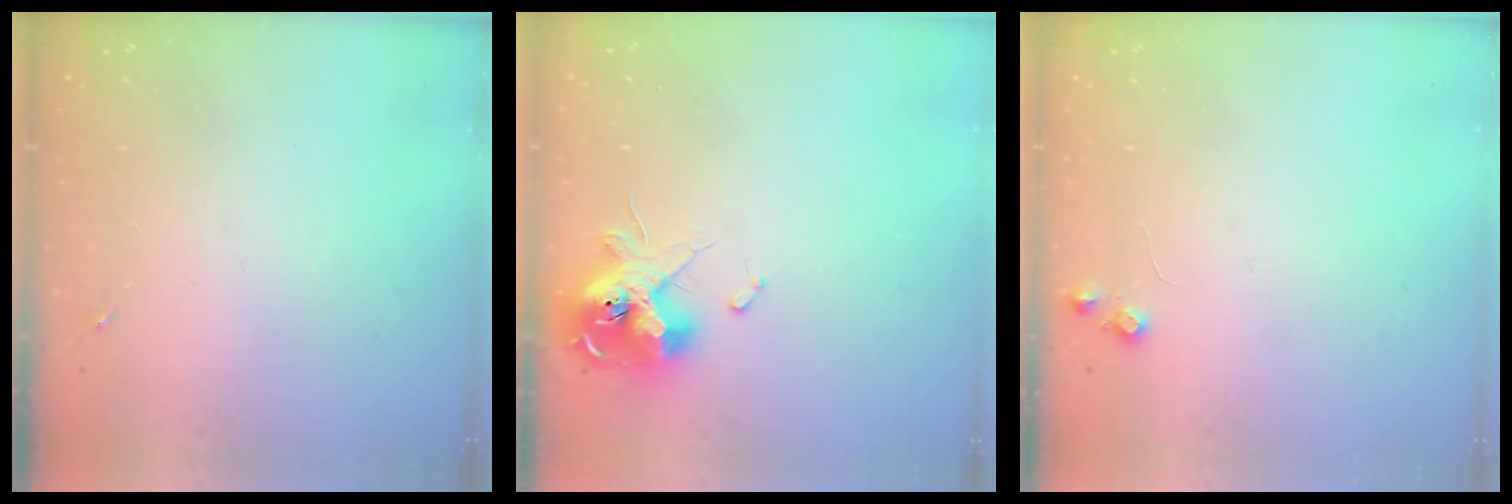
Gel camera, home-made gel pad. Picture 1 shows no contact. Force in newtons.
{"total": 13.9, "press": 13.8, "slide": 1.9}
{"total": 5.7, "press": 5.6, "slide": 0.9}